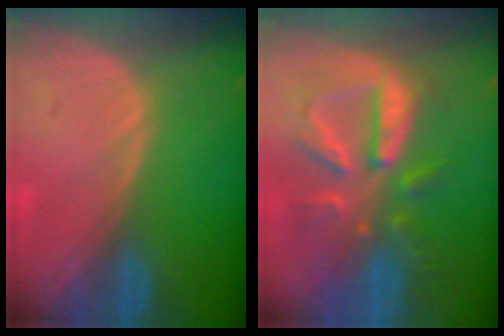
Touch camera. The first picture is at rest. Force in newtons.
{"total": 10.3, "press": 9.2, "slide": 4.6}